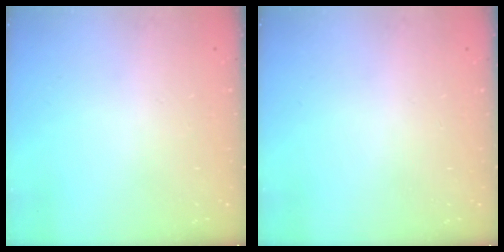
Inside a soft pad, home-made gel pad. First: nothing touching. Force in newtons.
{"total": 0.0}